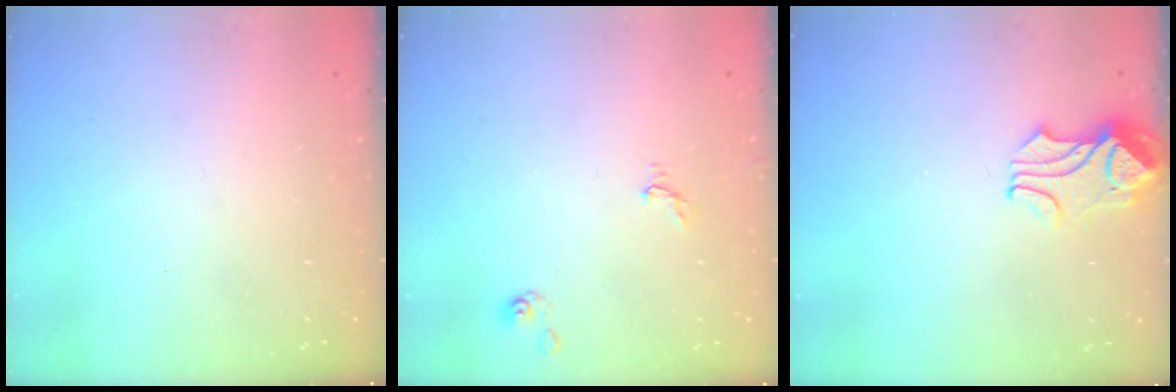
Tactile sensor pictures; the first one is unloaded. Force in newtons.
{"total": 3.8, "press": 3.7, "slide": 0.4}
{"total": 2.1, "press": 2.0, "slide": 0.7}